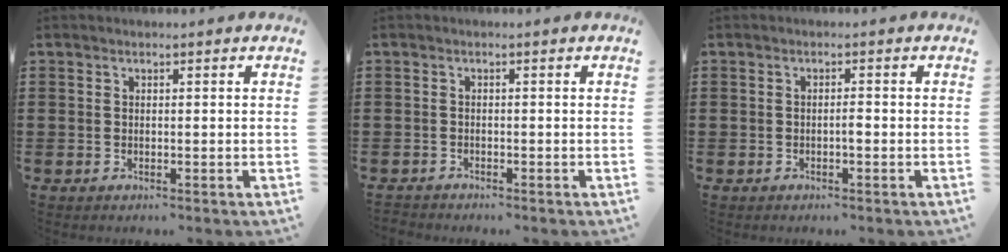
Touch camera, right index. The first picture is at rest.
{"total": 0.8, "force": [-0.8, 0.0, -0.1], "torque": [-0.002, 0.001, -0.017]}
{"total": 1.1, "force": [-0.5, 0.2, 1.0], "torque": [-0.021, -0.002, -0.008]}